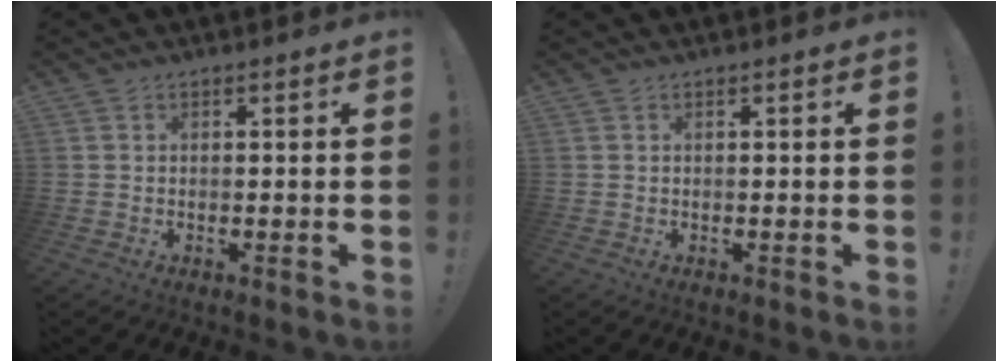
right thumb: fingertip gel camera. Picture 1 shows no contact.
{"total": 0.0}